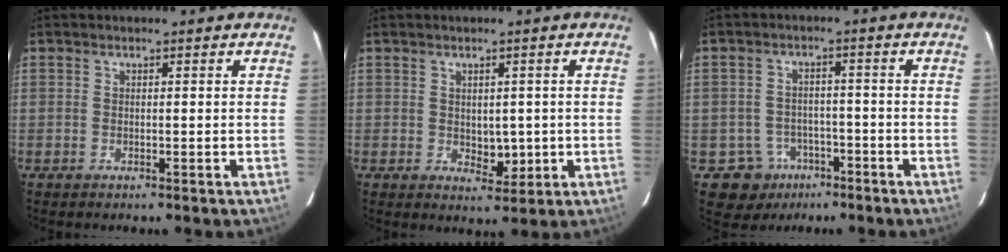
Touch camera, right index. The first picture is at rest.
{"total": 3.8, "force": [-0.2, 2.3, 3.0], "torque": [-0.036, -0.004, 0.008]}
{"total": 6.3, "force": [-3.0, 5.5, 0.2], "torque": [-0.001, 0.013, -0.037]}